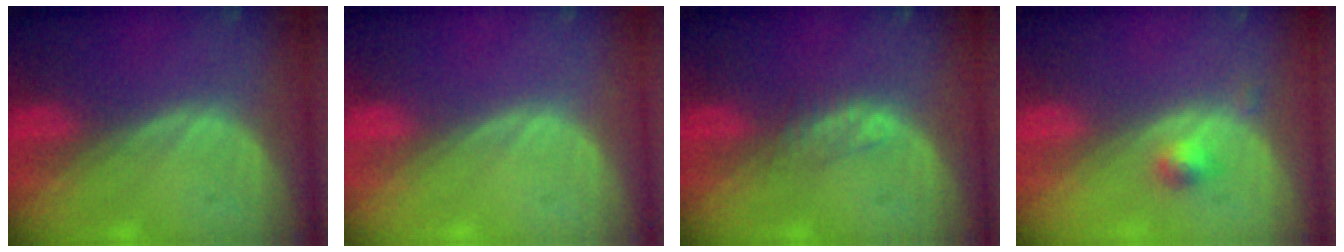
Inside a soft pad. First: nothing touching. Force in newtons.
{"total": 0.0}
{"total": 1.8, "press": 1.8, "slide": 0.1}
{"total": 2.2, "press": 2.0, "slide": 1.0}